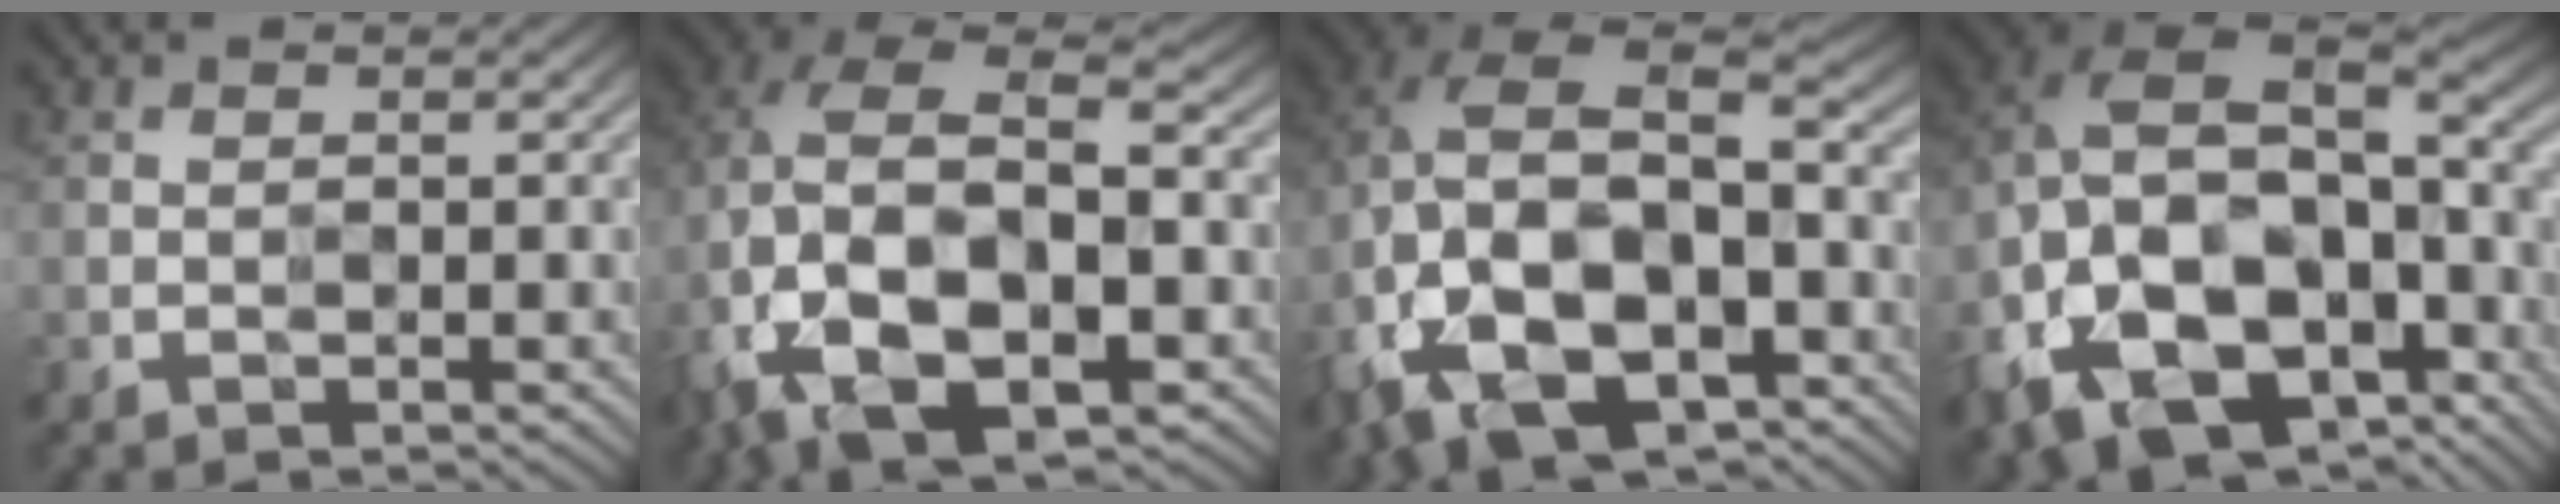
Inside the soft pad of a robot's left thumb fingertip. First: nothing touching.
{"total": 16.7, "force": [-3.1, 10.4, 12.7], "torque": [-0.278, -0.018, -0.032]}
{"total": 19.2, "force": [-5.8, 12.2, 13.6], "torque": [-0.283, -0.023, -0.072]}
{"total": 19.5, "force": [-8.6, 12.7, 12.0], "torque": [-0.267, -0.049, -0.114]}